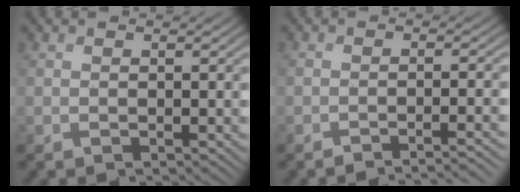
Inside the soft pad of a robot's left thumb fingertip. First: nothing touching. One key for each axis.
{"total": 2.7, "fx": -2.3, "fy": 0.3, "fz": 1.4, "tx": -0.012, "ty": 0.003, "tz": -0.042}